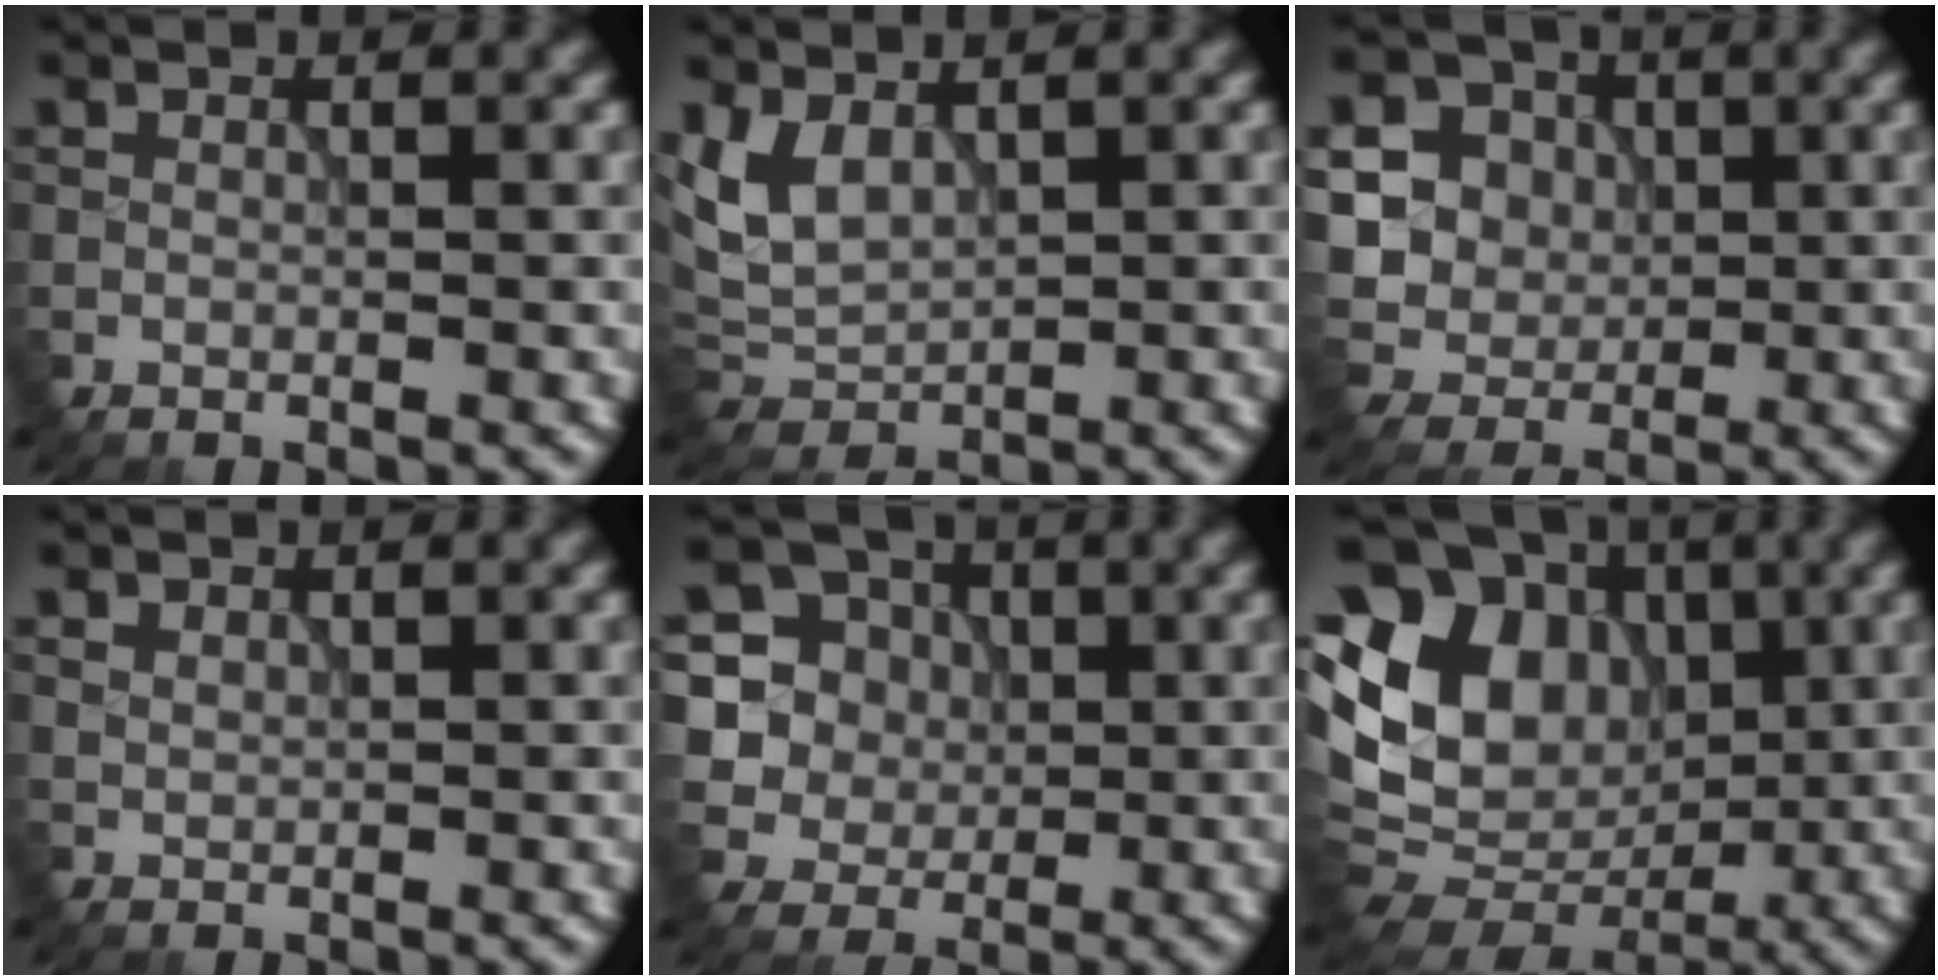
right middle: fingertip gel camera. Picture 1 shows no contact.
{"total": 4.0, "force": [1.4, 2.5, 2.7], "torque": [-0.063, -0.004, 0.027]}
{"total": 12.7, "force": [2.6, 11.3, 5.1], "torque": [-0.150, 0.025, 0.040]}
{"total": 0.8, "force": [0.5, 0.6, 0.2], "torque": [-0.004, -0.002, 0.012]}
{"total": 7.3, "force": [1.3, 6.8, 2.3], "torque": [-0.058, 0.013, 0.012]}
{"total": 13.4, "force": [1.0, 10.4, 8.4], "torque": [-0.163, 0.019, 0.026]}